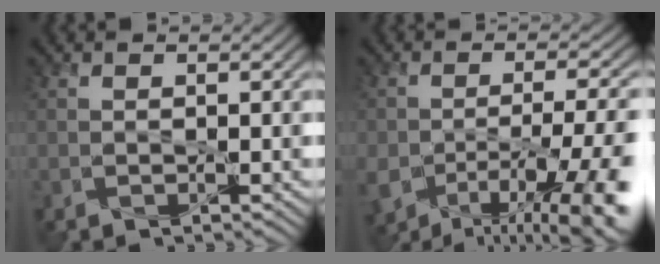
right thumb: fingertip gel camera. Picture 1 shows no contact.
{"total": 13.8, "force": [-6.9, 6.1, 10.2], "torque": [-0.167, -0.037, -0.102]}